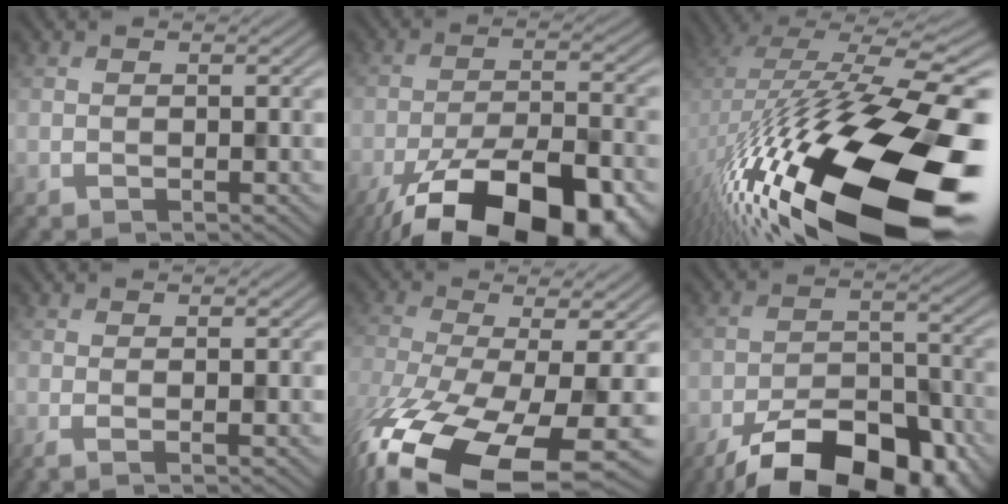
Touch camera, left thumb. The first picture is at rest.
{"total": 18.7, "force": [-13.0, 7.1, 11.3], "torque": [-0.184, -0.047, -0.193]}
{"total": 21.1, "force": [-7.8, 8.4, 17.7], "torque": [-0.344, -0.028, -0.114]}
{"total": 1.5, "force": [-0.1, 0.5, 1.4], "torque": [-0.023, 0.001, -0.003]}
{"total": 15.2, "force": [-8.6, 5.4, 11.4], "torque": [-0.265, -0.051, -0.124]}
{"total": 14.8, "force": [-10.8, 6.4, 7.8], "torque": [-0.129, -0.026, -0.164]}